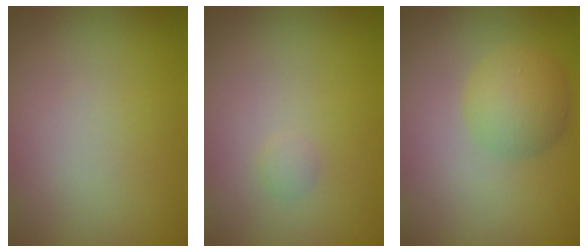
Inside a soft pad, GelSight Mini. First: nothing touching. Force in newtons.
{"total": 0.5, "press": 0.5, "slide": 0.0}
{"total": 3.5, "press": 3.5, "slide": 0.1}